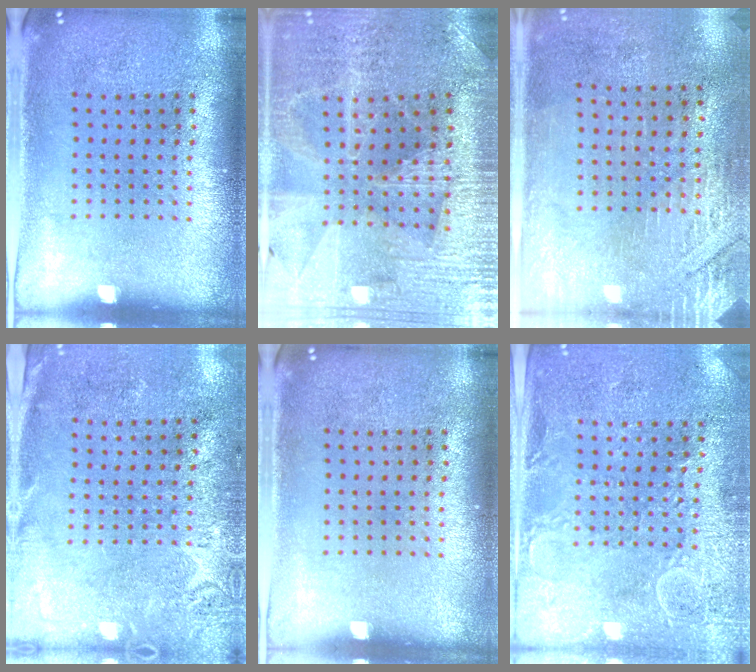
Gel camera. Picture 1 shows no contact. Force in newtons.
{"total": 3.0, "press": 2.9, "slide": 0.5}
{"total": 2.9, "press": 2.5, "slide": 1.5}
{"total": 2.7, "press": 2.3, "slide": 1.5}
{"total": 0.0}
{"total": 2.7, "press": 2.6, "slide": 0.8}